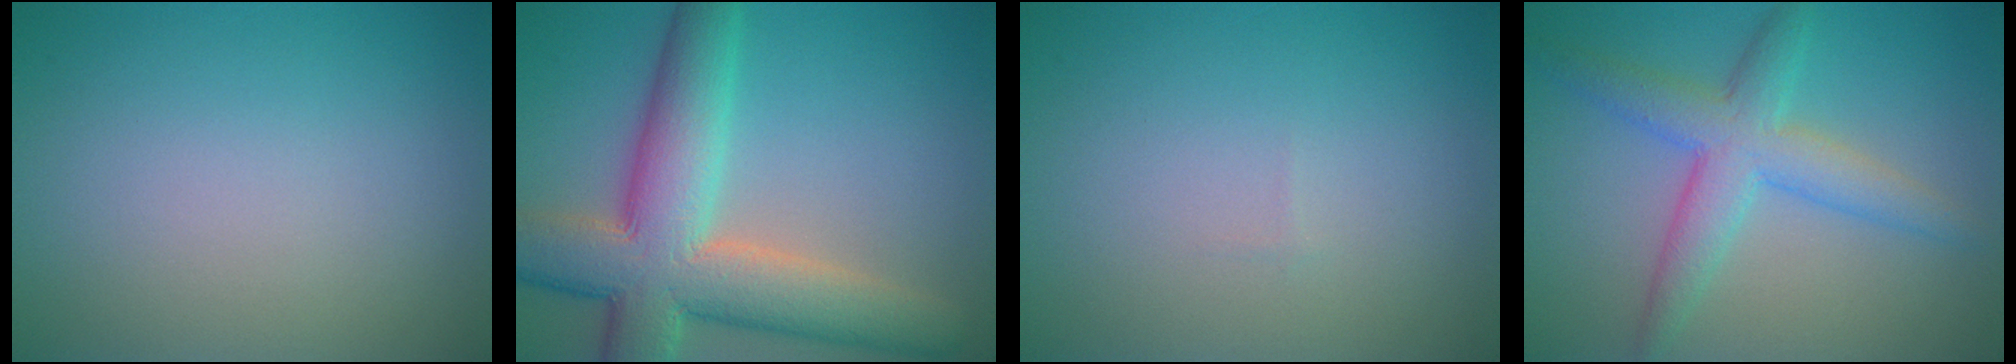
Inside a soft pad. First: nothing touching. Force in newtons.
{"total": 10.8, "press": 10.8, "slide": 0.6}
{"total": 0.0}
{"total": 4.9, "press": 4.9, "slide": 0.1}